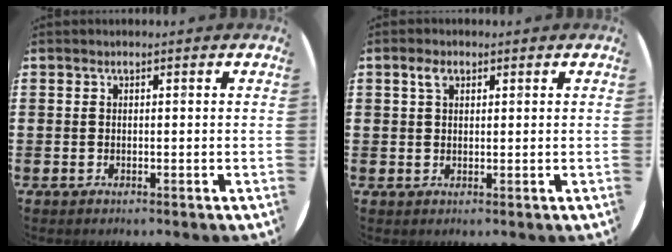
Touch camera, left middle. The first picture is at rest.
{"total": 2.1, "force": [1.3, 1.3, 1.2], "torque": [-0.019, 0.002, 0.021]}